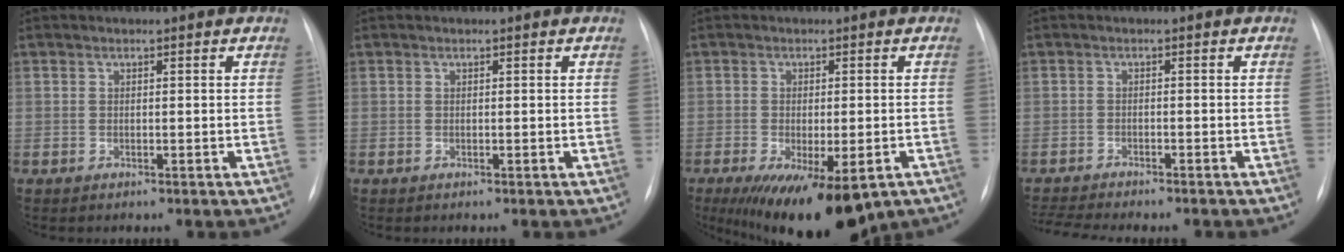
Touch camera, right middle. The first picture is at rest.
{"total": 0.0}
{"total": 14.4, "force": [-8.8, 5.1, 10.2], "torque": [-0.137, -0.027, -0.120]}
{"total": 8.7, "force": [-8.0, 0.8, 3.4], "torque": [-0.052, -0.002, -0.115]}